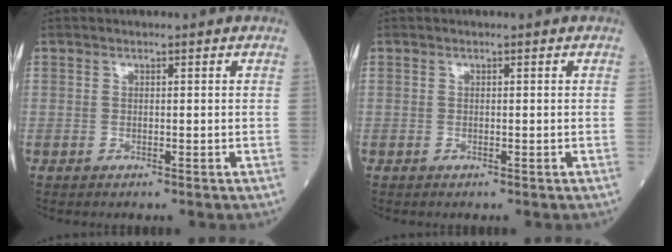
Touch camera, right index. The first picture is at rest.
{"total": 0.0}